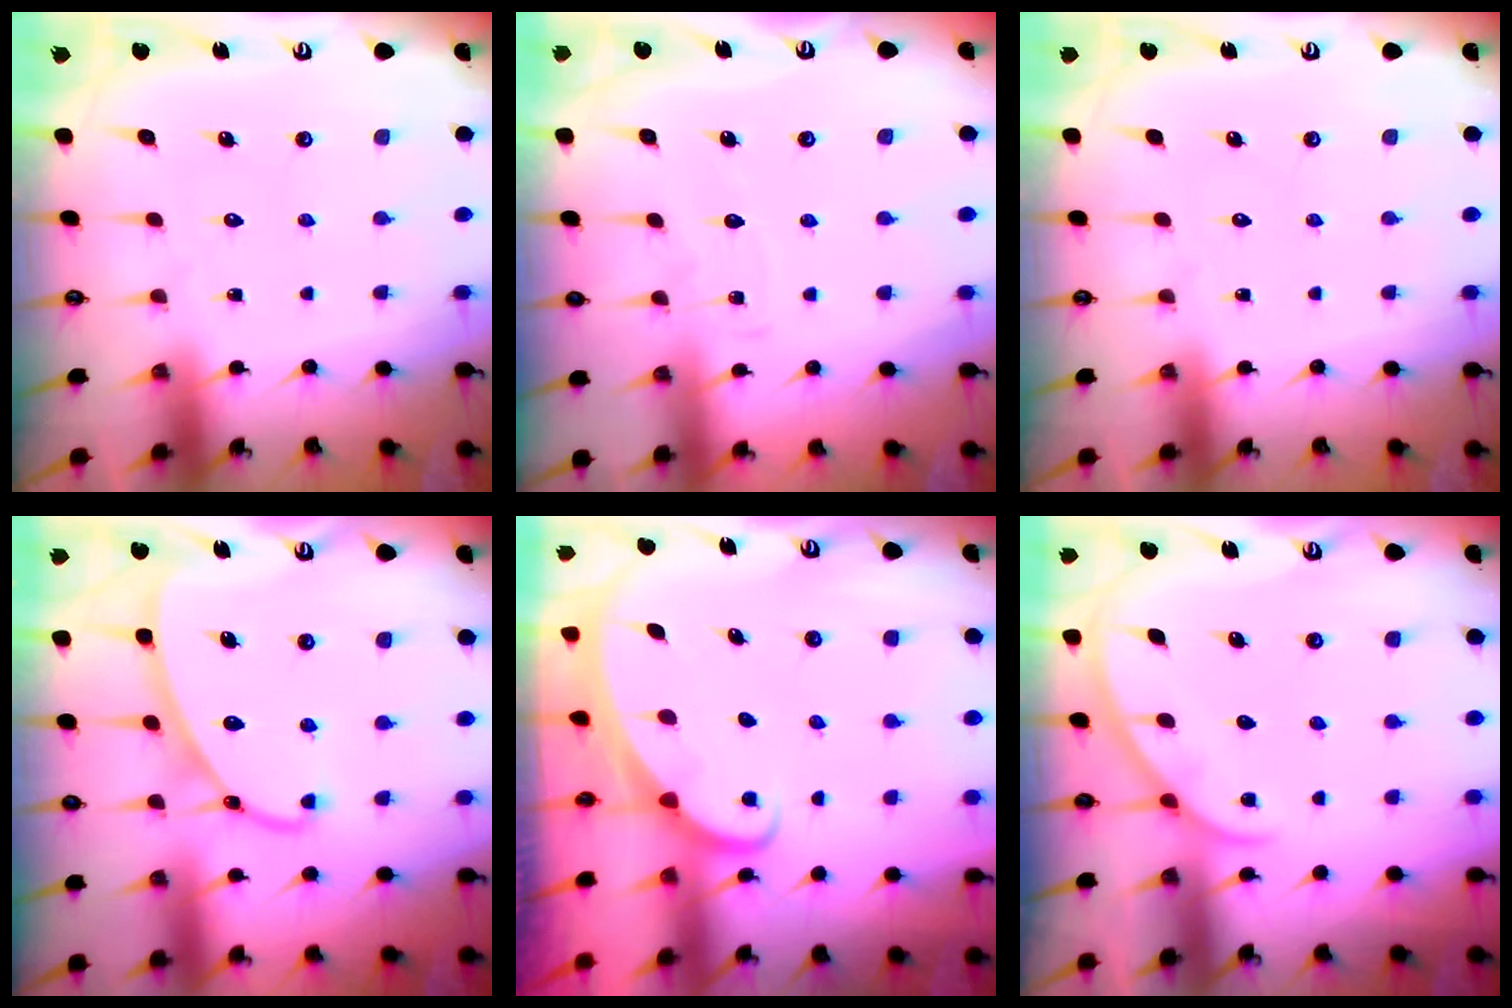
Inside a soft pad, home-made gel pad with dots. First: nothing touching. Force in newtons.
{"total": 4.3, "press": 4.3, "slide": 0.3}
{"total": 0.0}
{"total": 8.7, "press": 8.7, "slide": 0.4}
{"total": 1.7, "press": 1.7, "slide": 0.1}
{"total": 1.8, "press": 1.8, "slide": 0.2}